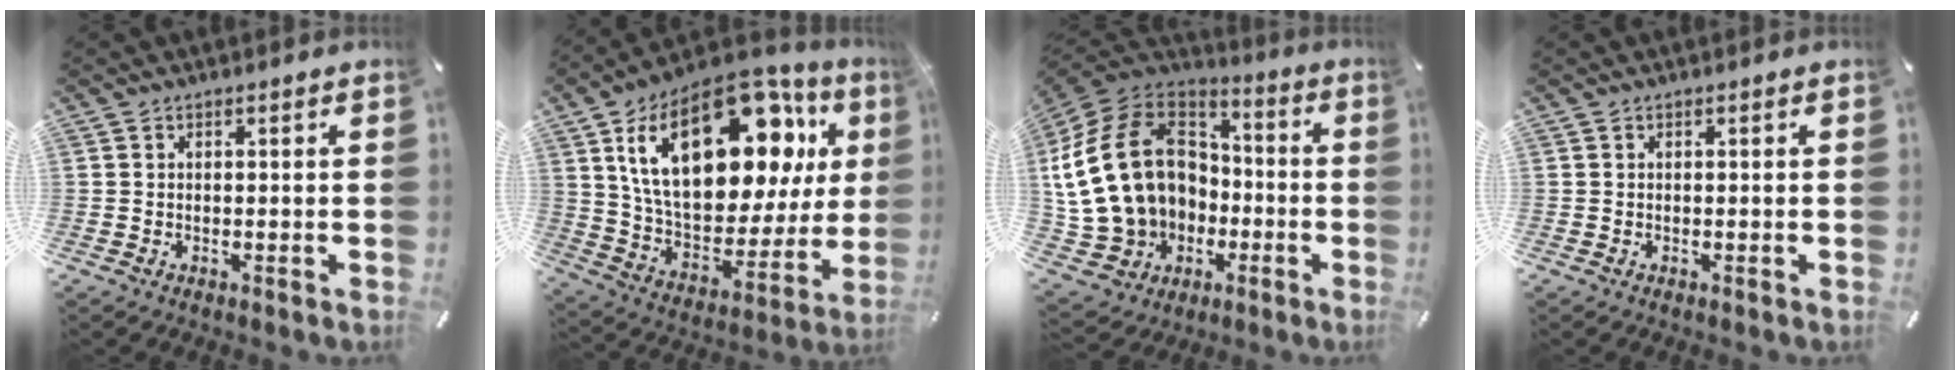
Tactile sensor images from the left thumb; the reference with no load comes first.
{"total": 29.0, "force": [12.1, 15.7, 21.1], "torque": [-0.366, -0.069, 0.206]}
{"total": 23.6, "force": [0.0, 19.3, 13.6], "torque": [-0.285, 0.005, 0.023]}
{"total": 0.0}